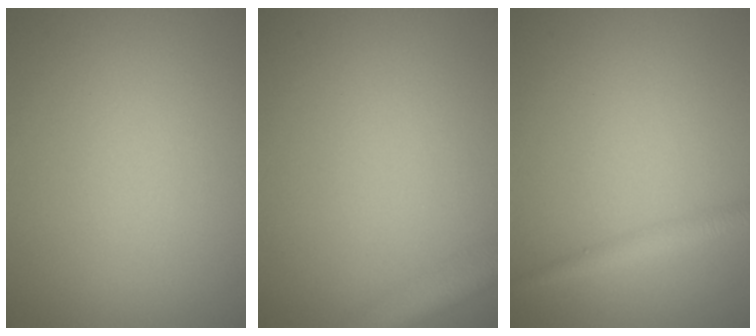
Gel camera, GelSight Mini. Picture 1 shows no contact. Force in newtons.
{"total": 3.5, "press": 3.5, "slide": 0.2}
{"total": 1.7, "press": 1.7, "slide": 0.1}